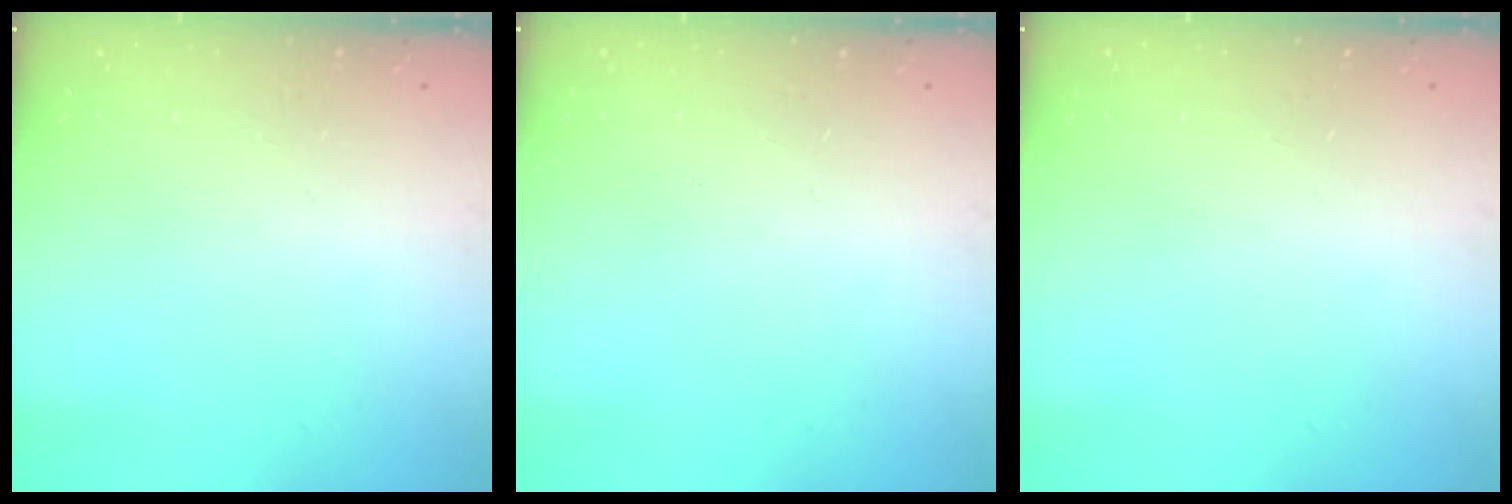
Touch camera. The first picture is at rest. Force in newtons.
{"total": 0.0}
{"total": 0.0}